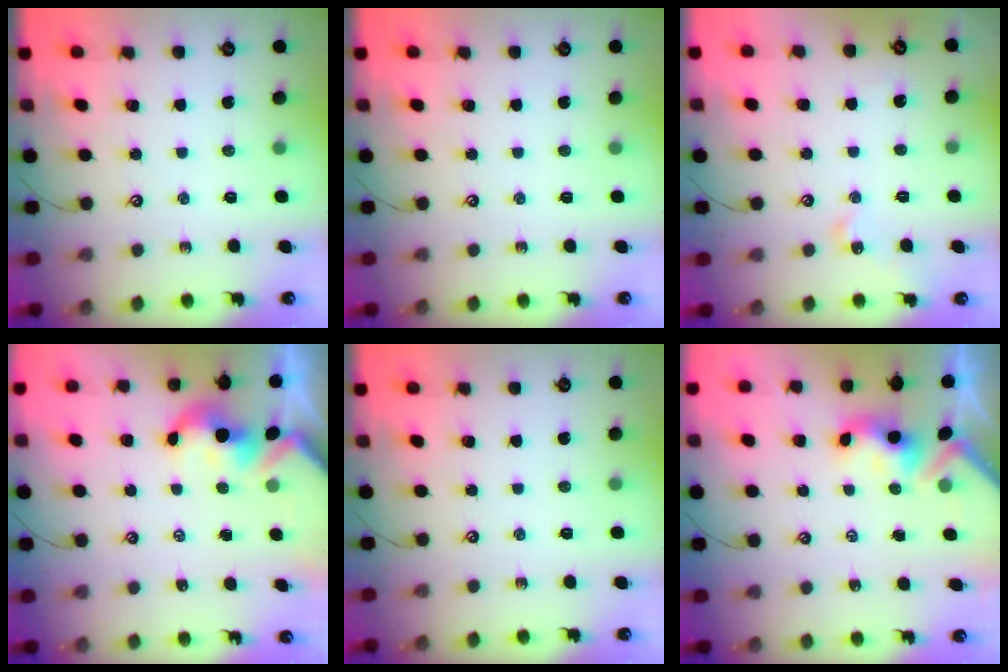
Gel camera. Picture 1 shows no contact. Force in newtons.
{"total": 0.0}
{"total": 2.0, "press": 1.9, "slide": 0.3}
{"total": 2.2, "press": 2.2, "slide": 0.1}
{"total": 0.0}
{"total": 3.4, "press": 3.4, "slide": 0.3}